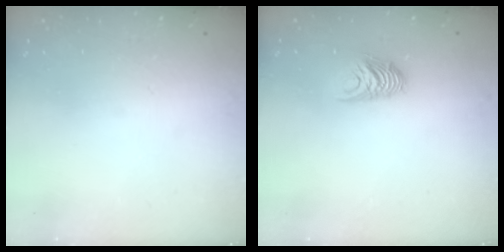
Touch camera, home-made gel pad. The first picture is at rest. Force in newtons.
{"total": 7.5, "press": 7.5, "slide": 0.5}